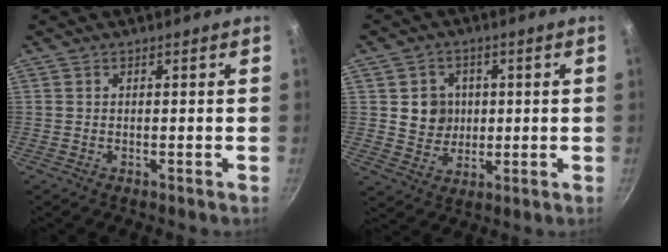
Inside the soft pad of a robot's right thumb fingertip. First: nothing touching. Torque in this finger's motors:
{"motor_torque": [0.32, 1.74, 0.77, -0.24, 0.01]}